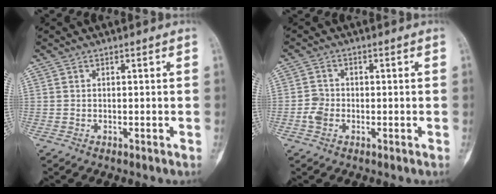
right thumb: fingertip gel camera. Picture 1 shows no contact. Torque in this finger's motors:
{"motor_torque": [-0.21, 0.30, 0.20, 0.21, 0.03]}